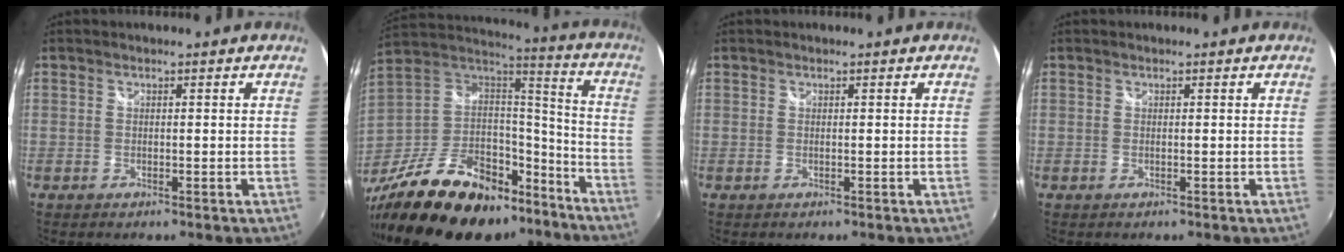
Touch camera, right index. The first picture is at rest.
{"total": 33.3, "force": [-22.0, 17.2, 18.0], "torque": [-0.365, 0.021, -0.327]}
{"total": 0.0}
{"total": 0.0}